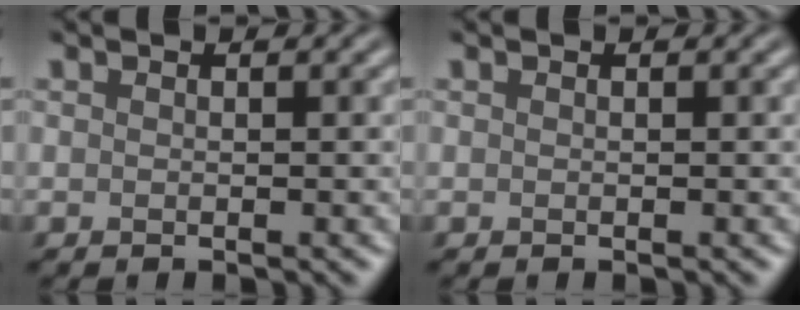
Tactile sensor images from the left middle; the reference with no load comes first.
{"total": 0.0}